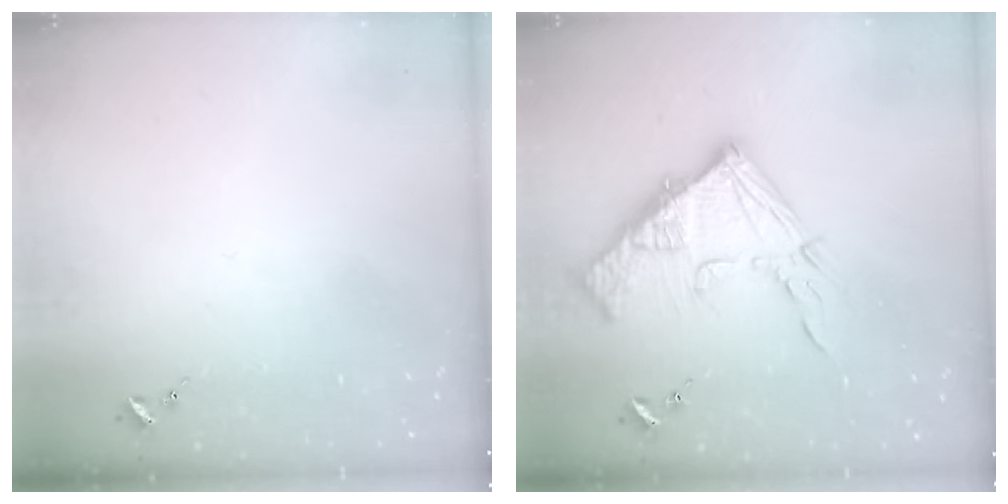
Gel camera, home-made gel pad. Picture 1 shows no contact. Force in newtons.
{"total": 16.7, "press": 16.6, "slide": 1.8}